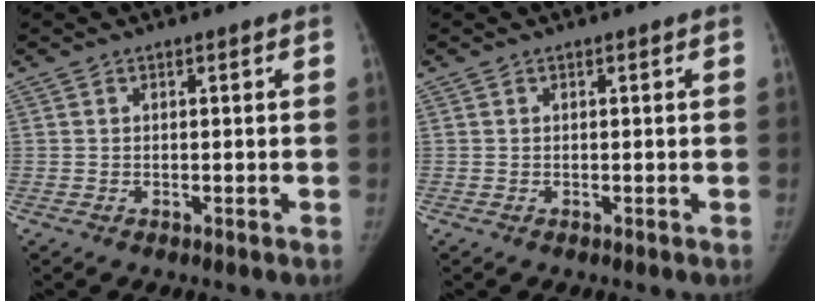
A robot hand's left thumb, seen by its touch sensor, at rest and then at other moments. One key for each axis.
{"total": 0.0}